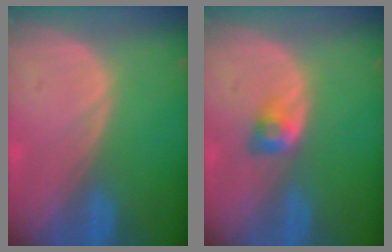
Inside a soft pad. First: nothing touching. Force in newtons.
{"total": 2.8, "press": 2.4, "slide": 1.4}